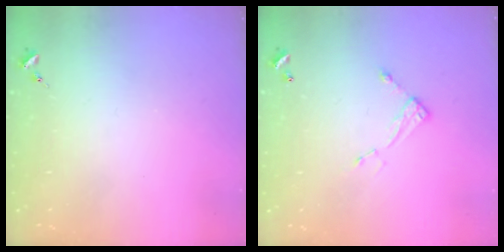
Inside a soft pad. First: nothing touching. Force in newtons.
{"total": 4.7, "press": 4.6, "slide": 0.4}